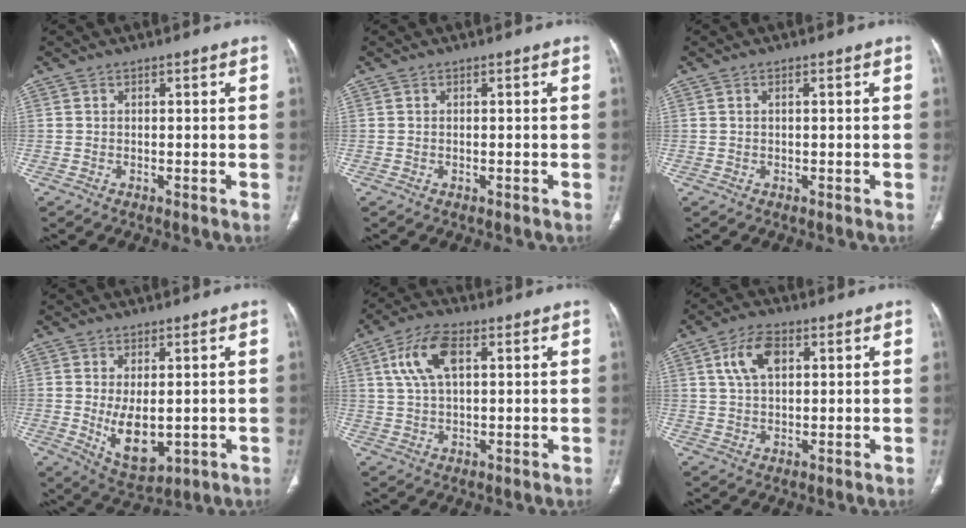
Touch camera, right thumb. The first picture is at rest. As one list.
[{"total": 0.0}, {"total": 0.6, "force": [0.1, 0.2, 0.5], "torque": [-0.015, 0.003, 0.003]}, {"total": 8.6, "force": [-0.8, 4.5, 7.3], "torque": [-0.109, -0.019, 0.008]}, {"total": 9.2, "force": [3.1, 4.5, 7.4], "torque": [-0.150, 0.008, 0.058]}, {"total": 7.3, "force": [2.5, 4.1, 5.5], "torque": [-0.102, 0.002, 0.048]}]